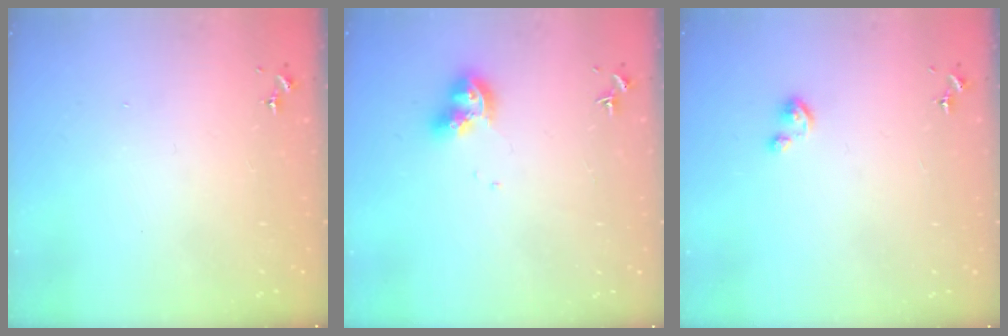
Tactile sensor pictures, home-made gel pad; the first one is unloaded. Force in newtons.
{"total": 9.4, "press": 9.4, "slide": 1.2}
{"total": 2.4, "press": 2.4, "slide": 0.2}